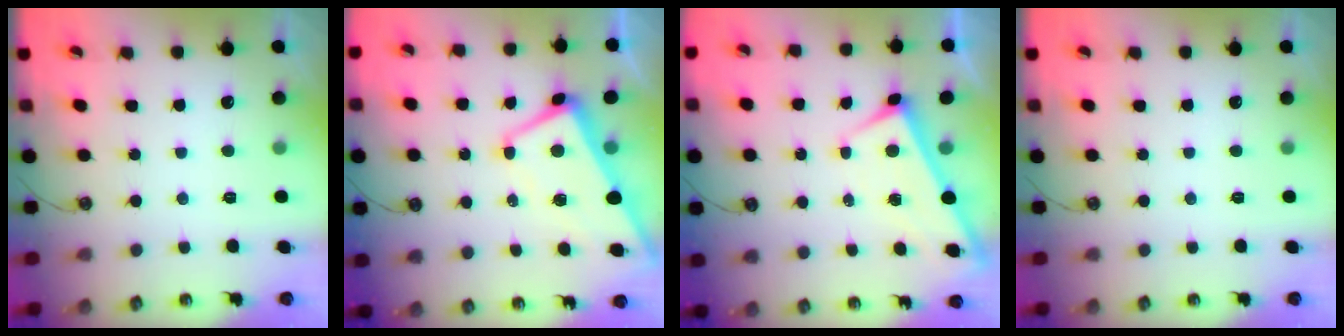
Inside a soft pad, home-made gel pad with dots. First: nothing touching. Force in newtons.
{"total": 0.8, "press": 0.2, "slide": 0.8}
{"total": 1.7, "press": 1.7, "slide": 0.1}
{"total": 0.0}